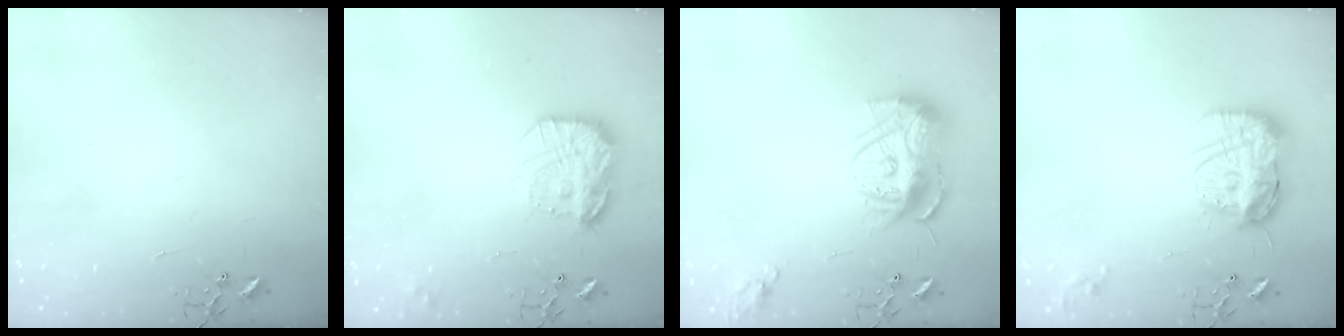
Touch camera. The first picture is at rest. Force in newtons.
{"total": 17.5, "press": 17.5, "slide": 1.4}
{"total": 13.5, "press": 13.4, "slide": 1.1}
{"total": 14.9, "press": 14.8, "slide": 1.2}